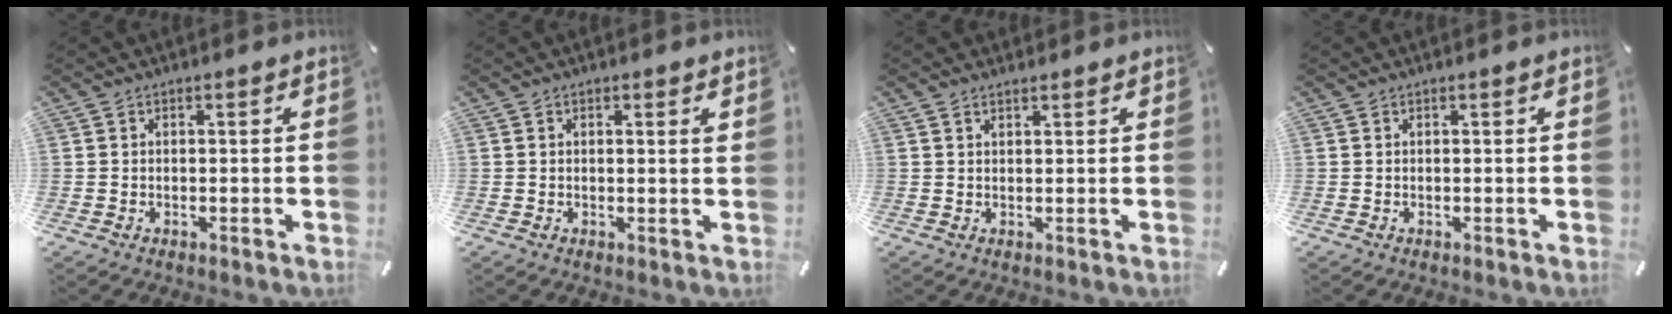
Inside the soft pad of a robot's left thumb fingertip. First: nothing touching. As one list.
[{"total": 1.1, "force": [0.5, 0.1, 1.0], "torque": [-0.012, -0.004, 0.007]}, {"total": 1.2, "force": [1.0, 0.5, 0.6], "torque": [-0.013, -0.002, 0.019]}, {"total": 0.0}]